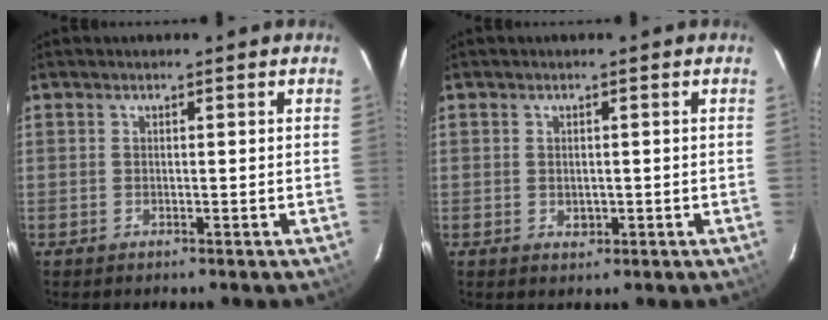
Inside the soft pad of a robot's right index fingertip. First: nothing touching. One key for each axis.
{"total": 1.6, "fx": -0.1, "fy": 1.4, "fz": 0.9, "tx": -0.013, "ty": 0.000, "tz": 0.003}